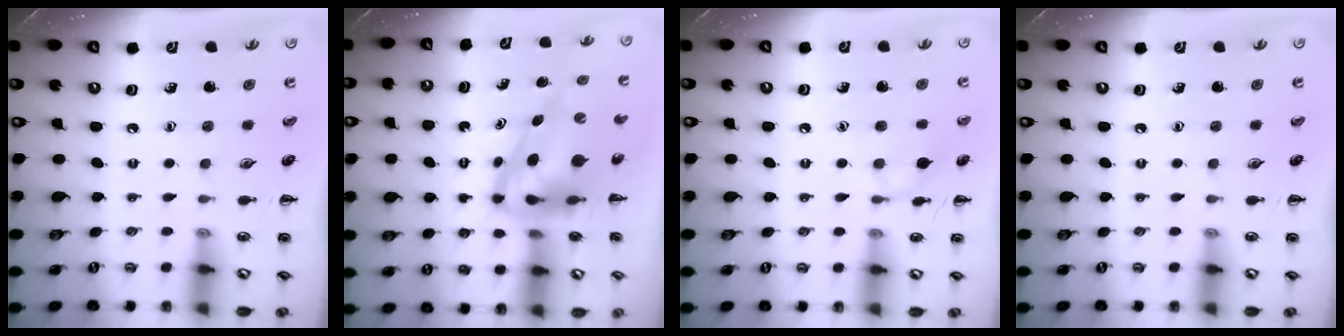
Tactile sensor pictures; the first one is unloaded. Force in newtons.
{"total": 7.0, "press": 6.8, "slide": 1.8}
{"total": 6.1, "press": 5.8, "slide": 2.0}
{"total": 0.0}